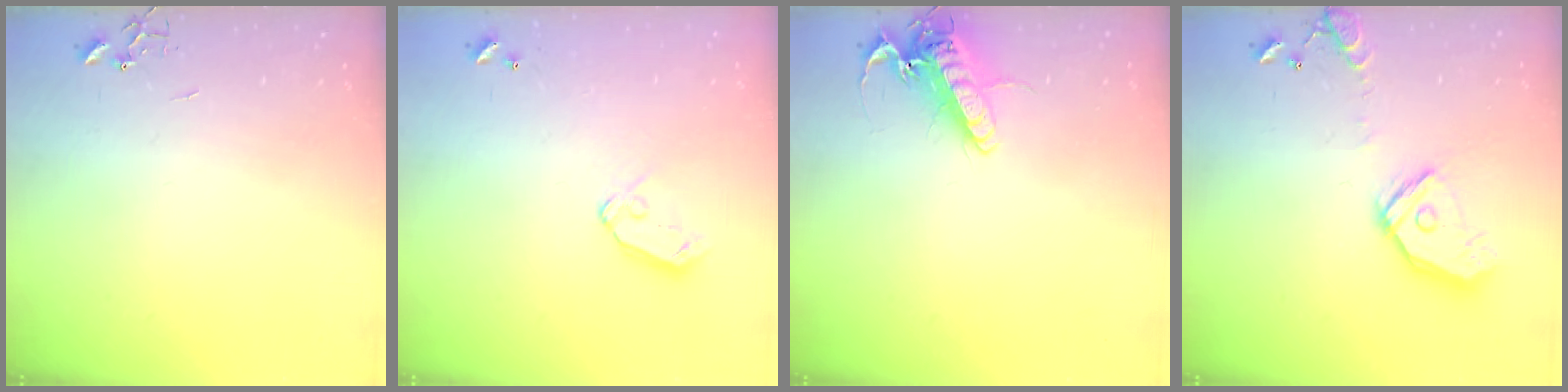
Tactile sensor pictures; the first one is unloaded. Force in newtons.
{"total": 7.1, "press": 7.1, "slide": 0.8}
{"total": 14.8, "press": 14.6, "slide": 2.4}
{"total": 16.3, "press": 16.1, "slide": 2.4}